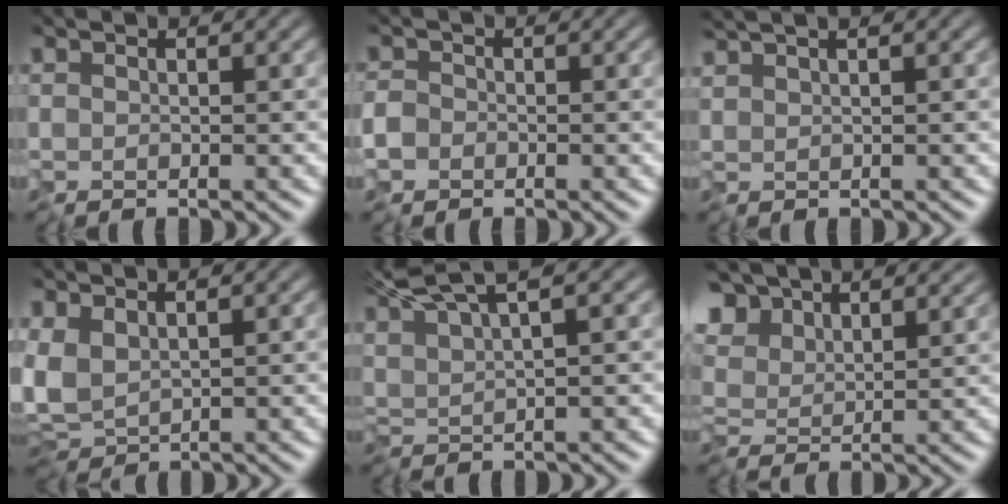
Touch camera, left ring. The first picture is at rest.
{"total": 1.8, "force": [-1.3, 1.3, 0.1], "torque": [0.000, -0.004, -0.030]}
{"total": 2.6, "force": [1.7, 0.9, 1.8], "torque": [-0.030, 0.019, 0.011]}
{"total": 3.4, "force": [0.1, 2.1, 2.7], "torque": [-0.066, 0.008, -0.005]}
{"total": 6.2, "force": [4.3, 1.1, 4.4], "torque": [-0.089, 0.019, 0.065]}
{"total": 7.4, "force": [5.0, 3.8, 3.9], "torque": [-0.115, 0.017, 0.066]}